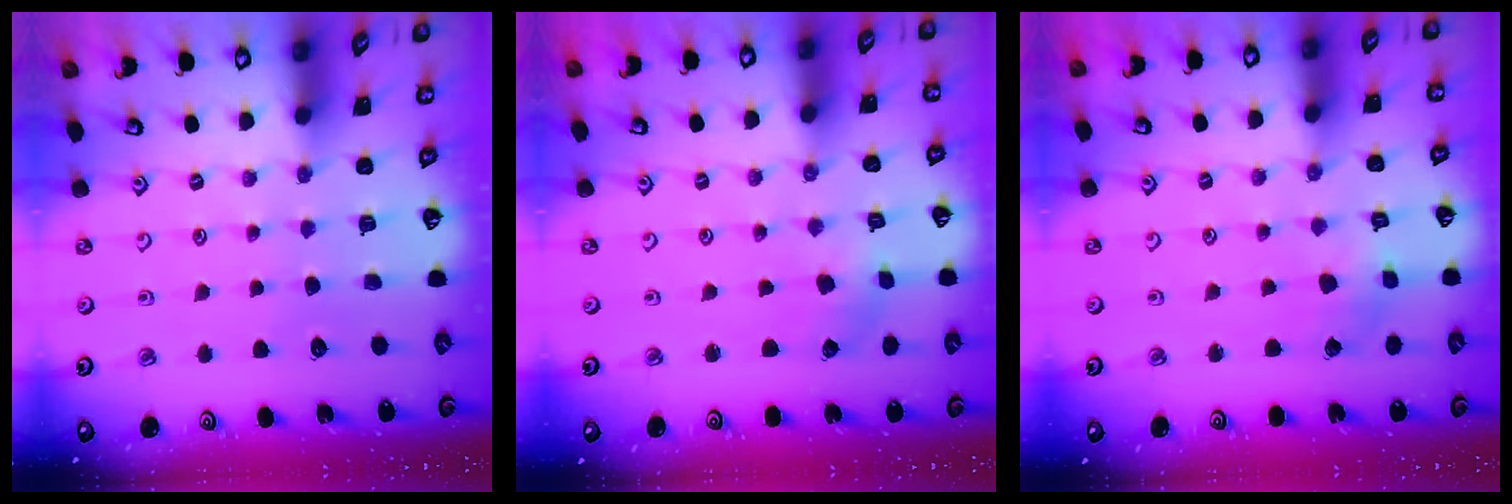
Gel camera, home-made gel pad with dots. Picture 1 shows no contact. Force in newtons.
{"total": 1.2, "press": 1.2, "slide": 0.2}
{"total": 2.0, "press": 2.0, "slide": 0.3}